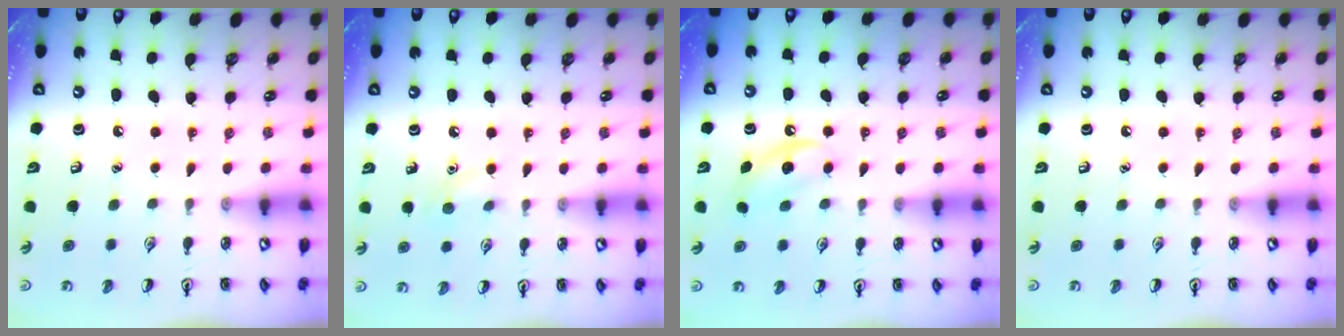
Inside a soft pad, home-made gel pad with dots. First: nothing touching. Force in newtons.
{"total": 6.0, "press": 5.8, "slide": 1.8}
{"total": 6.0, "press": 5.7, "slide": 1.6}
{"total": 0.0}